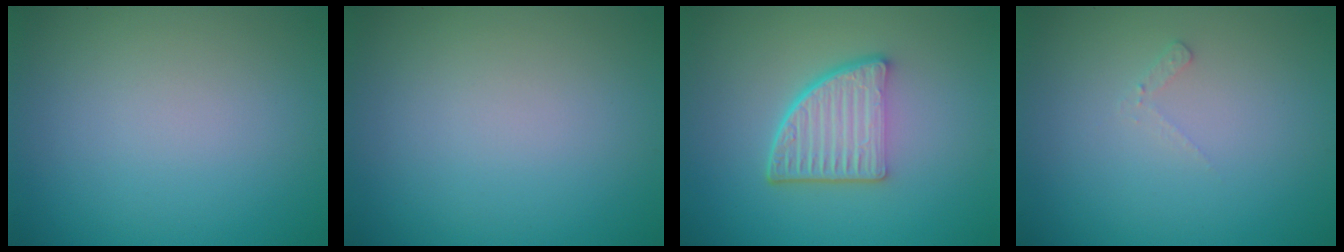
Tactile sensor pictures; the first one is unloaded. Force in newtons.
{"total": 0.0}
{"total": 5.3, "press": 3.8, "slide": 3.7}
{"total": 0.8, "press": 0.8, "slide": 0.2}